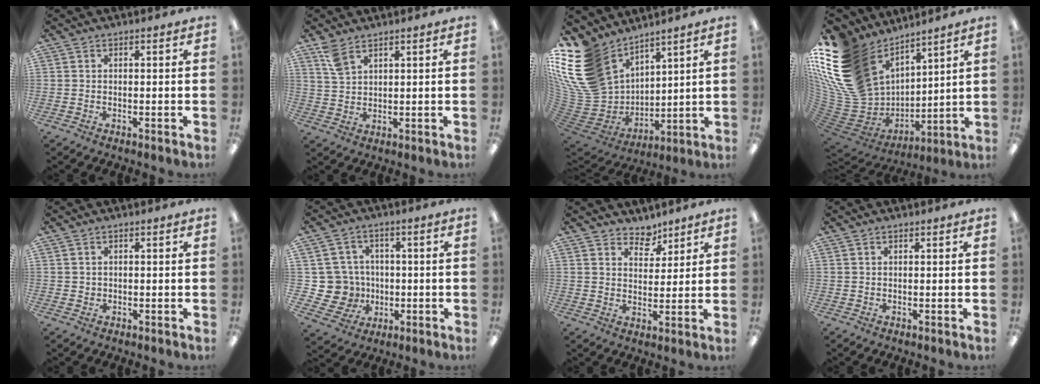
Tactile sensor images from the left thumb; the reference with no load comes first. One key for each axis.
{"total": 4.8, "fx": 3.4, "fy": 2.0, "fz": 2.6, "tx": -0.052, "ty": -0.010, "tz": 0.064}
{"total": 20.2, "fx": 10.6, "fy": 14.3, "fz": 9.7, "tx": -0.243, "ty": -0.065, "tz": 0.204}
{"total": 25.6, "fx": 10.5, "fy": 18.1, "fz": 14.7, "tx": -0.309, "ty": -0.076, "tz": 0.227}
{"total": 1.1, "fx": 0.5, "fy": 1.0, "fz": 0.1, "tx": -0.003, "ty": 0.004, "tz": 0.008}
{"total": 9.8, "fx": -0.3, "fy": 9.5, "fz": 2.3, "tx": -0.077, "ty": 0.006, "tz": 0.007}
{"total": 5.6, "fx": 4.7, "fy": 3.0, "fz": 0.6, "tx": 0.002, "ty": -0.034, "tz": 0.082}
{"total": 0.7, "fx": 0.5, "fy": 0.4, "fz": 0.3, "tx": -0.008, "ty": 0.002, "tz": 0.009}